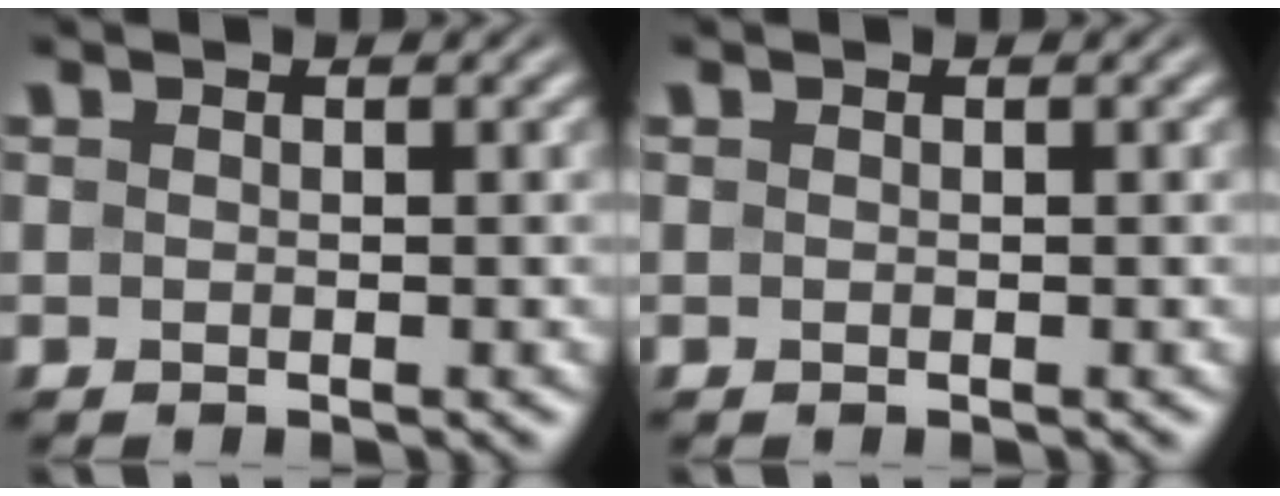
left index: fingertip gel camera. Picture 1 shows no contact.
{"total": 0.0}